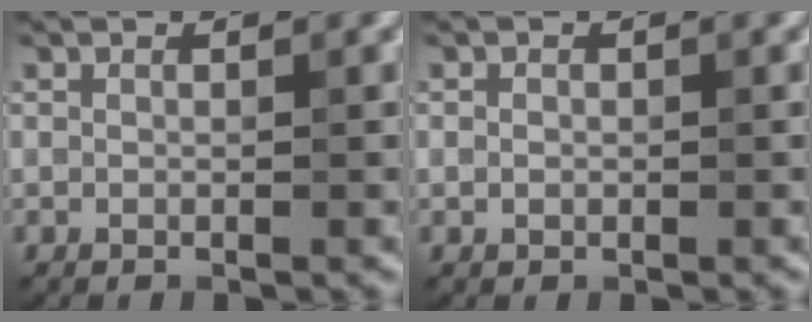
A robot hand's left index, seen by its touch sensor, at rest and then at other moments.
{"total": 0.6, "force": [0.1, 0.5, 0.3], "torque": [0.000, 0.003, -0.004]}